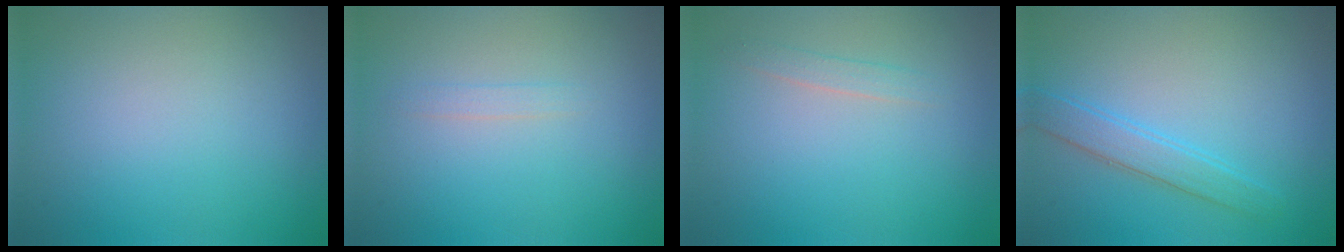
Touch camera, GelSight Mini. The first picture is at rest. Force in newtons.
{"total": 0.7, "press": 0.7, "slide": 0.0}
{"total": 1.1, "press": 1.1, "slide": 0.0}
{"total": 2.4, "press": 2.4, "slide": 0.1}